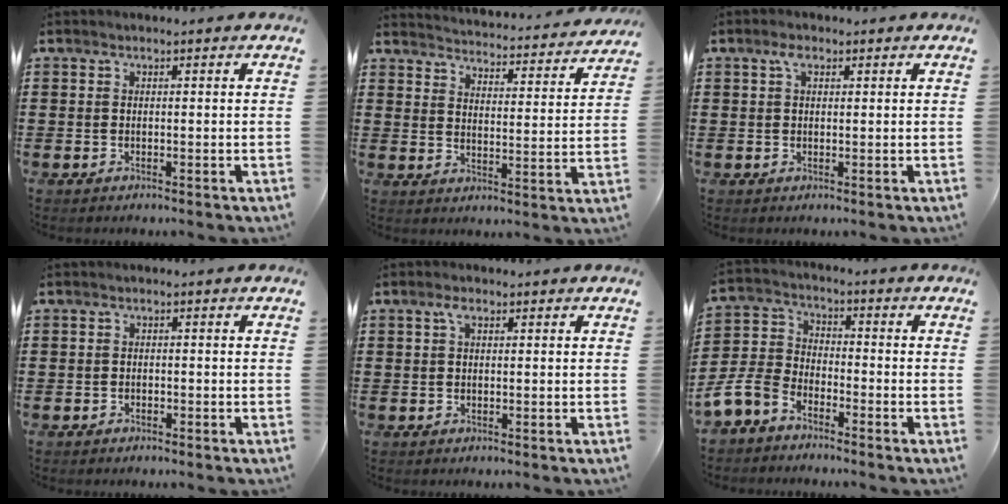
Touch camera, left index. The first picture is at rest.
{"total": 3.3, "force": [3.2, -0.5, 0.0], "torque": [-0.014, -0.039, 0.046]}
{"total": 2.2, "force": [1.1, 1.1, 1.6], "torque": [-0.037, 0.008, 0.018]}
{"total": 0.8, "force": [-0.7, 0.4, -0.1], "torque": [-0.003, 0.005, -0.017]}
{"total": 1.8, "force": [0.7, 0.8, 1.5], "torque": [-0.033, 0.007, 0.011]}
{"total": 6.4, "force": [-5.2, 2.8, 2.3], "torque": [-0.072, 0.006, -0.110]}